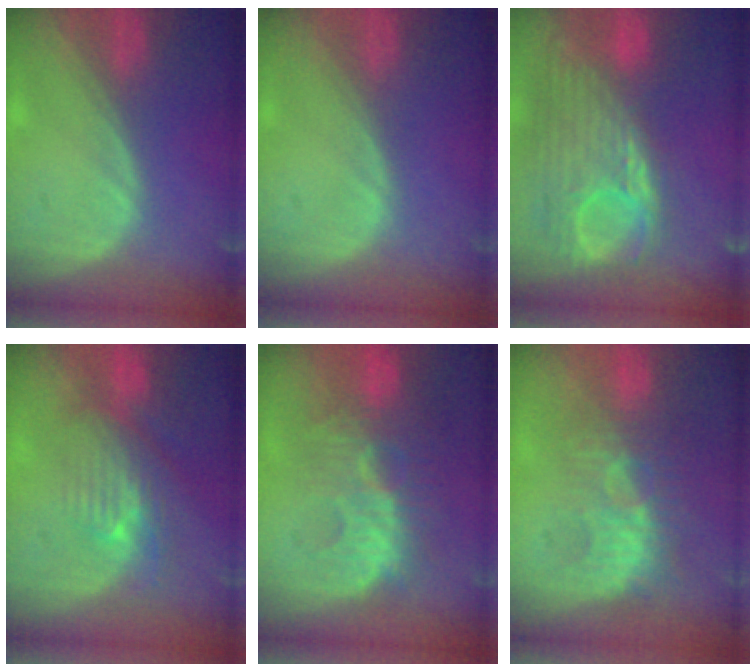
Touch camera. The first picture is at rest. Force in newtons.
{"total": 0.0}
{"total": 12.5, "press": 10.6, "slide": 6.6}
{"total": 7.9, "press": 7.0, "slide": 3.5}
{"total": 9.6, "press": 9.3, "slide": 2.2}
{"total": 8.7, "press": 8.1, "slide": 3.2}